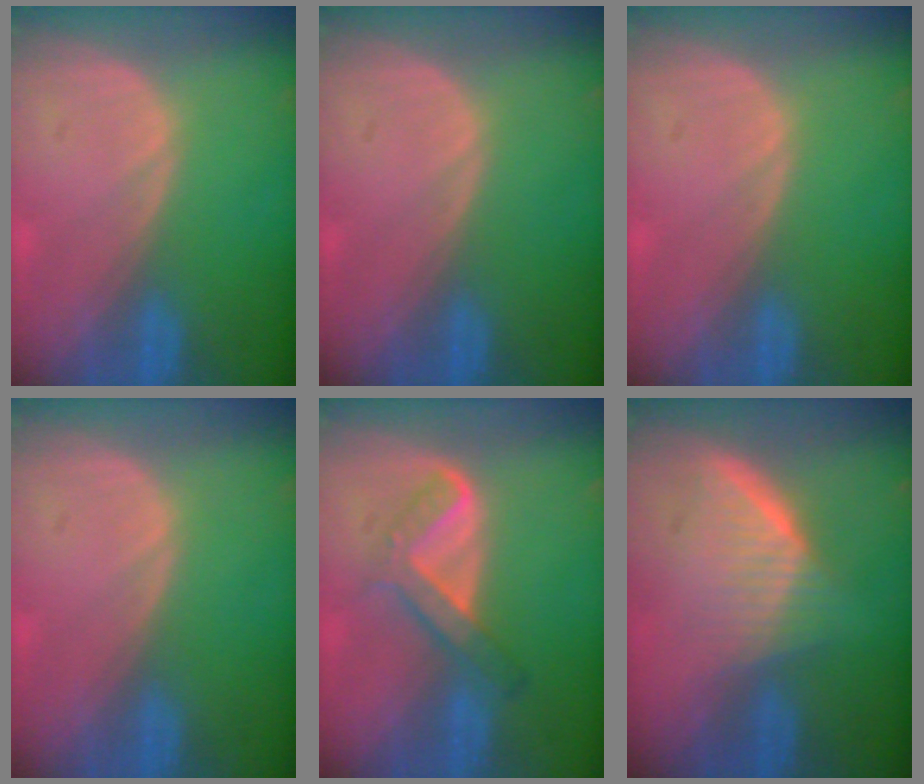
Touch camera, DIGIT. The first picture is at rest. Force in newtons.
{"total": 0.0}
{"total": 0.0}
{"total": 0.0}
{"total": 5.4, "press": 5.1, "slide": 1.6}
{"total": 6.5, "press": 6.0, "slide": 2.6}